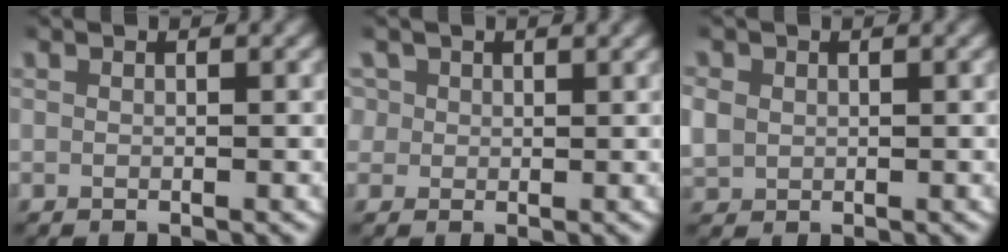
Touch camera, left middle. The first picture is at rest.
{"total": 2.7, "force": [1.4, 2.2, 0.7], "torque": [-0.020, 0.000, 0.026]}
{"total": 2.6, "force": [0.3, 2.3, 1.1], "torque": [-0.039, -0.003, 0.012]}